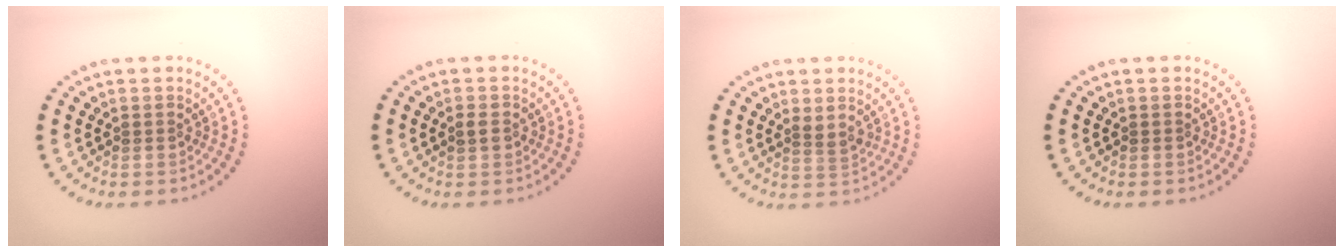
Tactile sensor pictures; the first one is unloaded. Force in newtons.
{"total": 1.0, "press": 1.0, "slide": 0.3}
{"total": 1.5, "press": 1.1, "slide": 1.0}
{"total": 0.0}